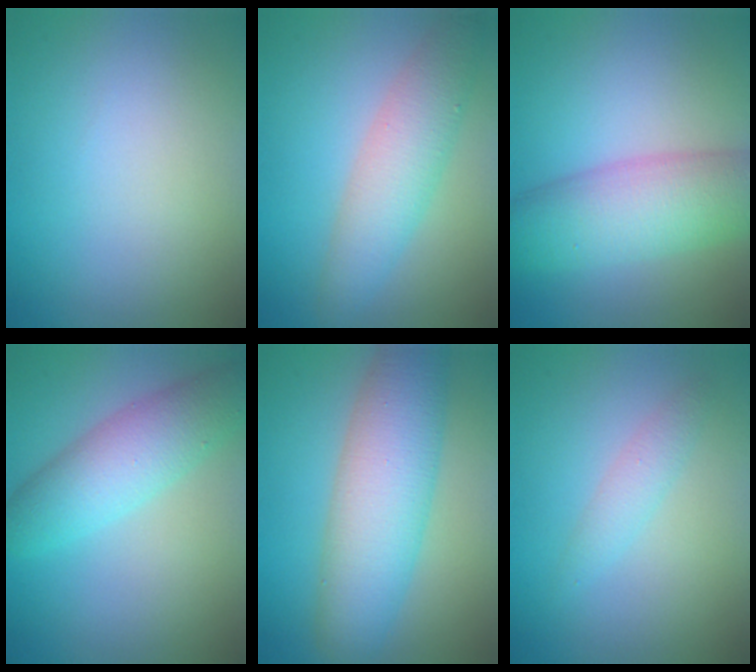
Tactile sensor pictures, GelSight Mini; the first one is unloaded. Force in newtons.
{"total": 4.6, "press": 4.6, "slide": 0.0}
{"total": 7.1, "press": 7.1, "slide": 0.3}
{"total": 5.2, "press": 5.2, "slide": 0.2}
{"total": 7.9, "press": 7.9, "slide": 0.2}
{"total": 1.6, "press": 1.6, "slide": 0.0}